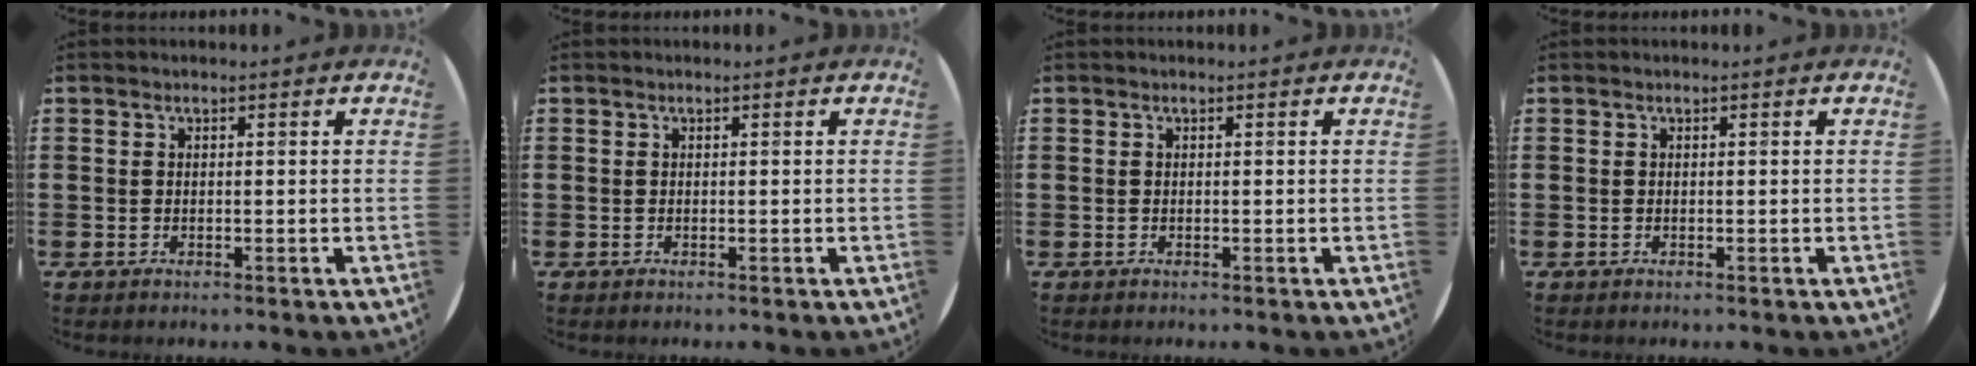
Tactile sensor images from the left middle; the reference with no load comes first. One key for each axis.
{"total": 0.0}
{"total": 0.0}
{"total": 0.0}